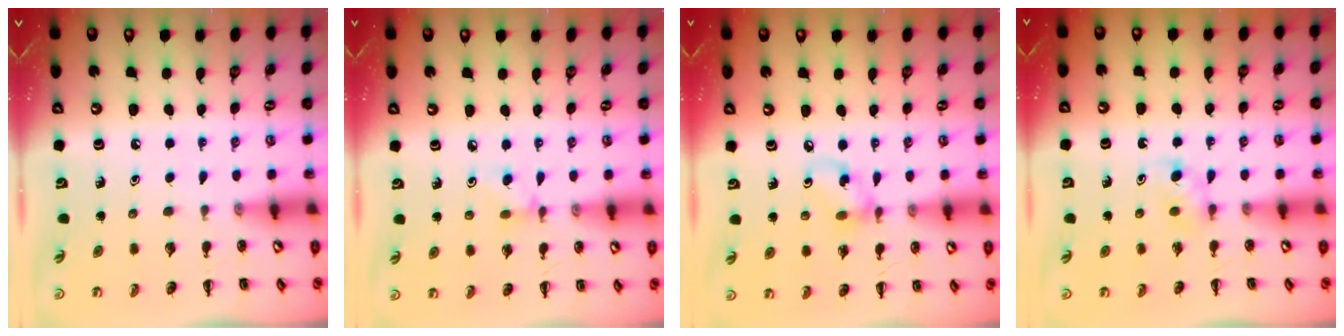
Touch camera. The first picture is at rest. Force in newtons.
{"total": 3.4, "press": 3.3, "slide": 0.7}
{"total": 6.4, "press": 6.4, "slide": 1.0}
{"total": 2.9, "press": 2.7, "slide": 1.1}